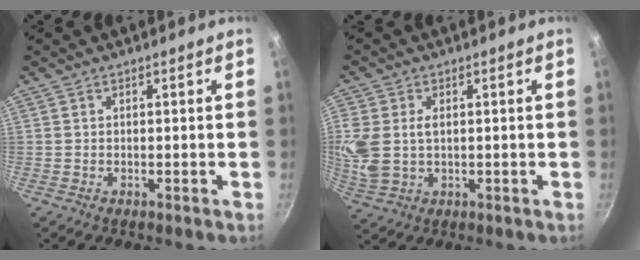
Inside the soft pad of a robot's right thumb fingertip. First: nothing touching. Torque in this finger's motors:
{"motor_torque": [0.07, 0.23, 0.33, 0.20, 0.12]}